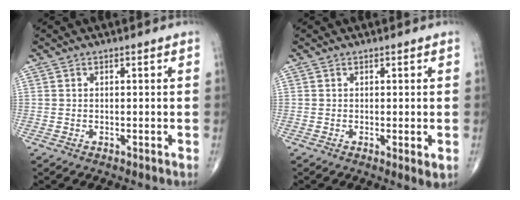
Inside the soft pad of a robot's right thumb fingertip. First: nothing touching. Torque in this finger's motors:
{"motor_torque": [-0.21, 0.30, 0.10, 0.01, 0.01]}